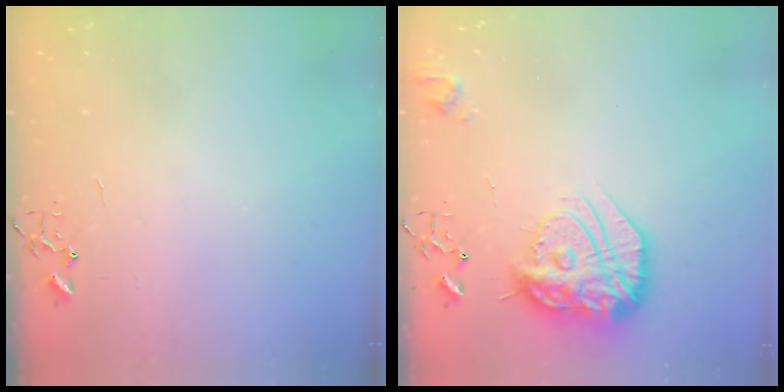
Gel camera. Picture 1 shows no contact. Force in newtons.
{"total": 21.8, "press": 21.8, "slide": 1.8}